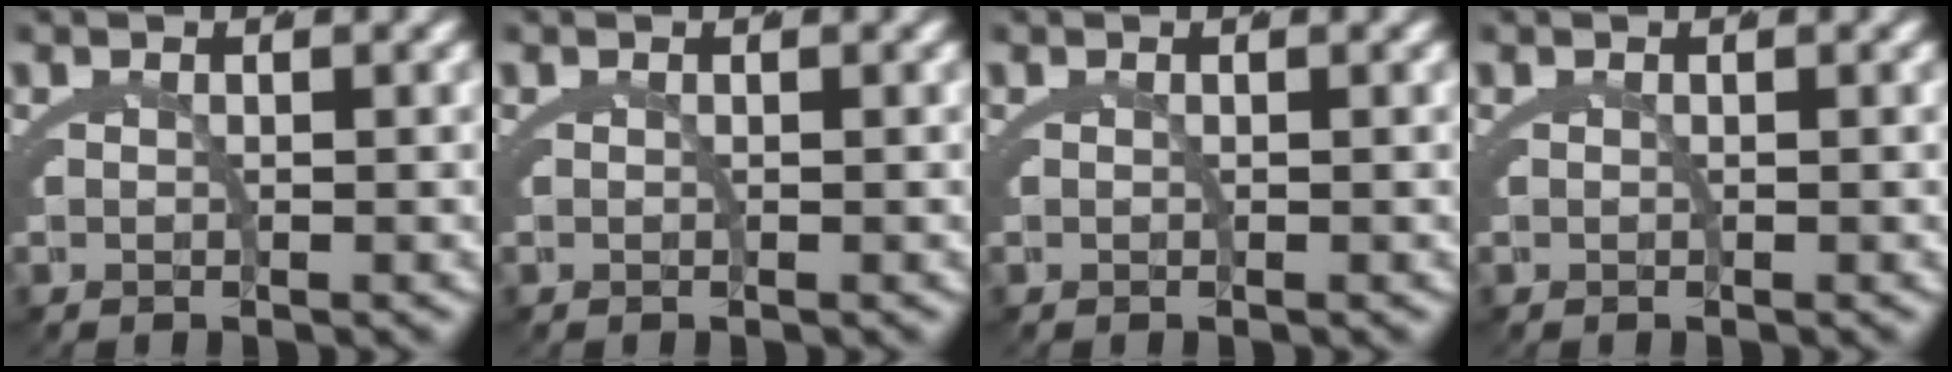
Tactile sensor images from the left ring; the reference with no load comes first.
{"total": 0.0}
{"total": 0.0}
{"total": 0.0}